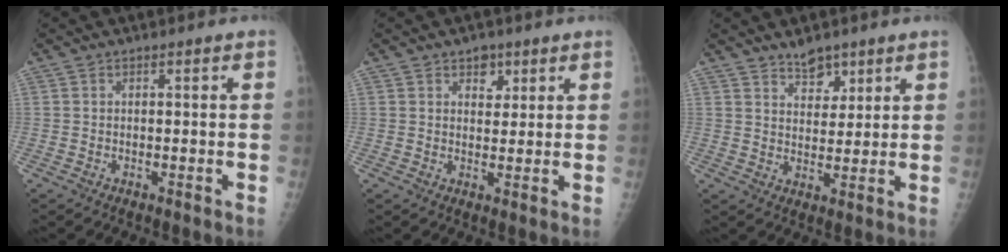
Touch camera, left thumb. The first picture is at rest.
{"total": 3.5, "force": [2.0, 2.4, 1.6], "torque": [0.001, -0.010, 0.029]}
{"total": 5.1, "force": [3.8, 2.6, 2.0], "torque": [-0.009, -0.029, 0.066]}